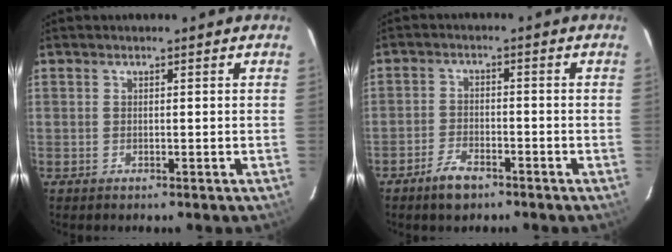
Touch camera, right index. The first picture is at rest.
{"total": 5.2, "force": [-3.8, 2.3, 2.7], "torque": [-0.068, 0.000, -0.067]}